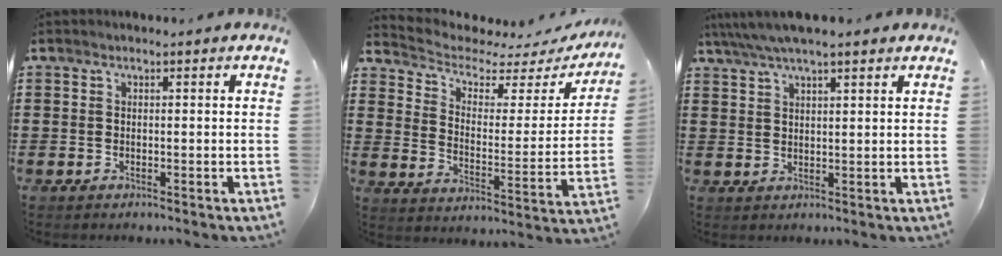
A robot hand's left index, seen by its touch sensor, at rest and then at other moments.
{"total": 3.8, "force": [3.0, 1.6, 1.7], "torque": [-0.054, -0.026, 0.043]}
{"total": 4.4, "force": [3.5, 0.6, 2.5], "torque": [-0.056, -0.002, 0.063]}